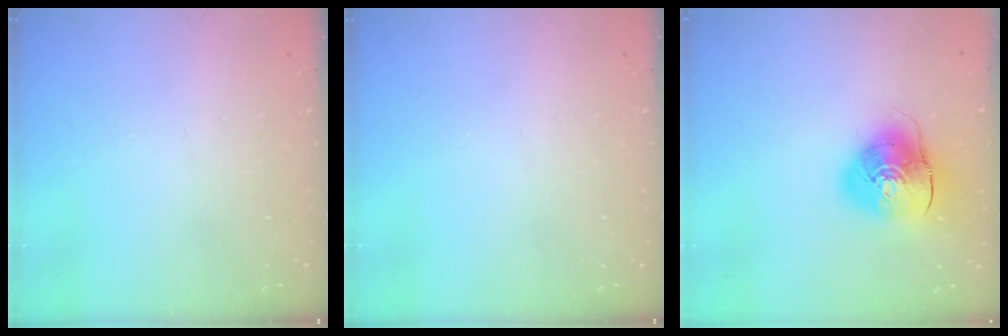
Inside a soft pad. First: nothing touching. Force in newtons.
{"total": 0.0}
{"total": 11.8, "press": 11.7, "slide": 1.9}